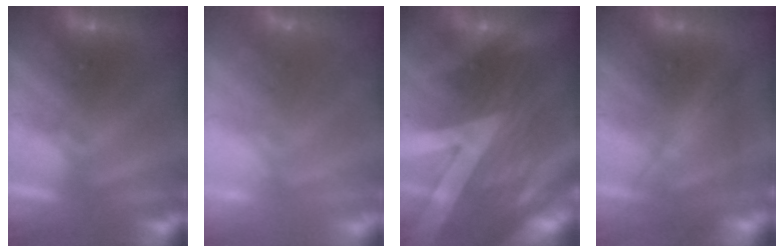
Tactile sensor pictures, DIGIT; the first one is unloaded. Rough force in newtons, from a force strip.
{"total": 8.8}
{"total": 2.9}
{"total": 4.8}